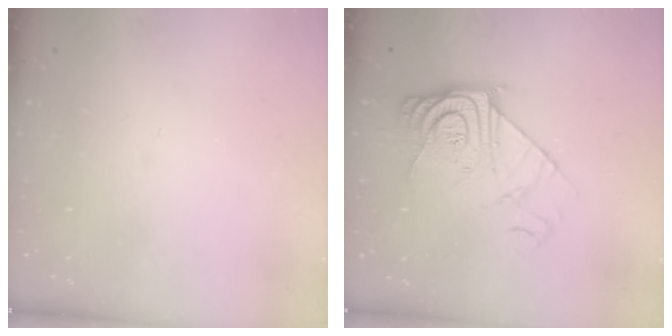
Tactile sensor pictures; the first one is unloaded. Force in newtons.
{"total": 12.3, "press": 12.3, "slide": 1.1}